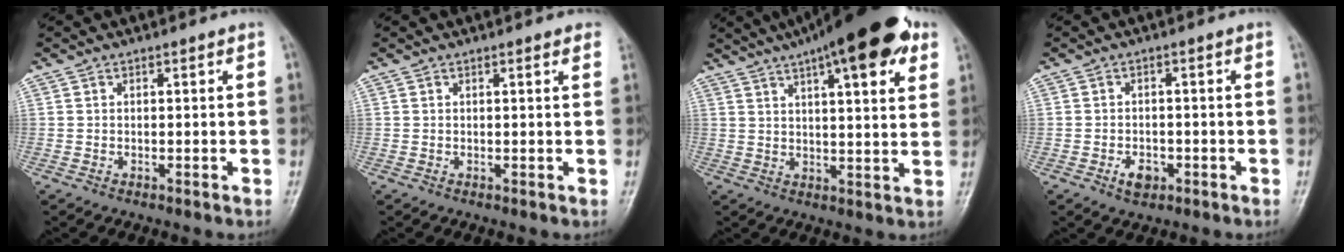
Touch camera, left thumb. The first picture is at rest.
{"total": 1.4, "force": [0.9, 0.4, 1.0], "torque": [-0.006, 0.001, 0.006]}
{"total": 19.6, "force": [10.9, 5.7, 15.3], "torque": [-0.212, -0.002, 0.154]}
{"total": 3.6, "force": [-1.6, 2.4, 2.1], "torque": [-0.027, 0.009, -0.026]}